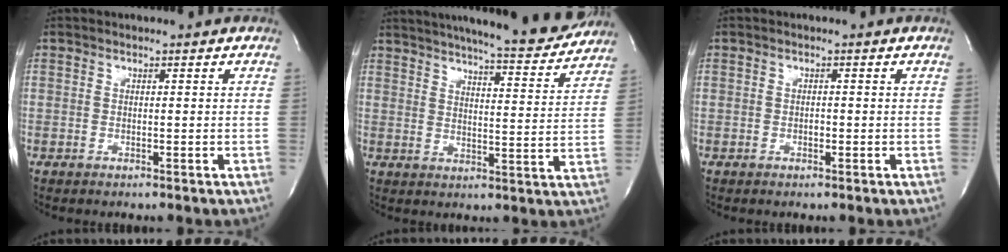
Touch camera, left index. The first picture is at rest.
{"total": 19.5, "force": [17.7, 1.6, 7.8], "torque": [-0.123, -0.030, 0.228]}
{"total": 0.6, "force": [-0.4, 0.3, 0.4], "torque": [-0.007, -0.001, -0.008]}